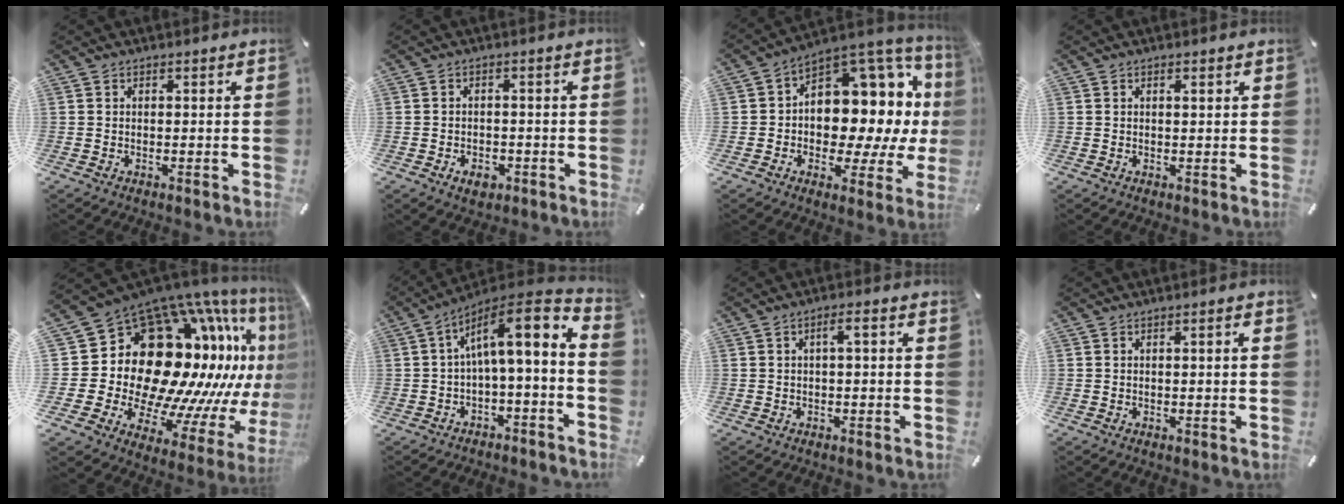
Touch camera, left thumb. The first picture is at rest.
{"total": 3.7, "force": [-1.7, 2.5, 2.1], "torque": [-0.041, 0.005, -0.032]}
{"total": 12.8, "force": [2.7, 9.5, 8.1], "torque": [-0.082, -0.067, 0.044]}
{"total": 1.3, "force": [0.4, 0.3, 1.2], "torque": [-0.015, -0.001, 0.004]}
{"total": 30.0, "force": [6.5, 19.9, 21.5], "torque": [-0.321, -0.155, 0.181]}
{"total": 12.1, "force": [1.9, 3.1, 11.5], "torque": [-0.172, -0.021, 0.022]}
{"total": 2.9, "force": [-0.1, 0.7, 2.8], "torque": [-0.052, 0.011, -0.006]}
{"total": 1.8, "force": [-0.1, 0.0, 1.8], "torque": [-0.028, -0.005, -0.002]}